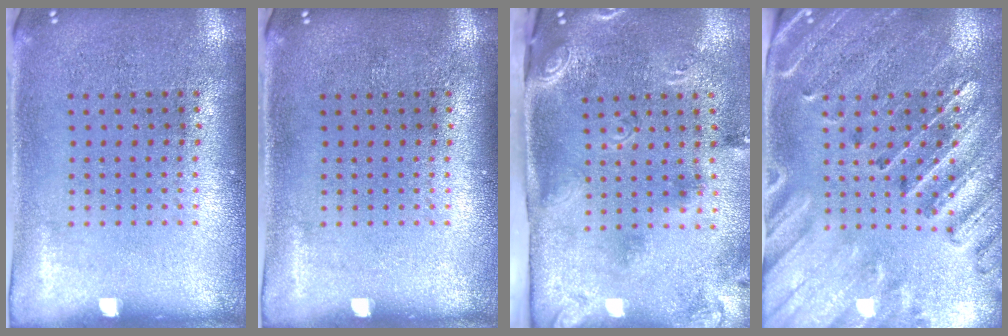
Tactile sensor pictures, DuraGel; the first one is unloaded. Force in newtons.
{"total": 0.0}
{"total": 2.8, "press": 1.7, "slide": 2.2}
{"total": 2.9, "press": 2.7, "slide": 0.9}